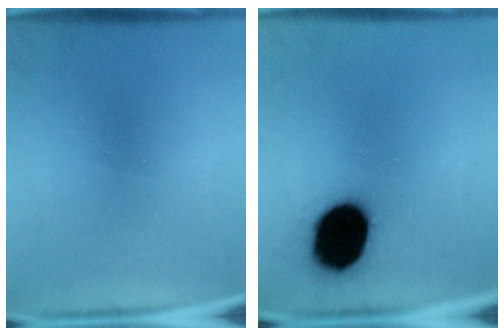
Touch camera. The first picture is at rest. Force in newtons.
{"total": 16.3}